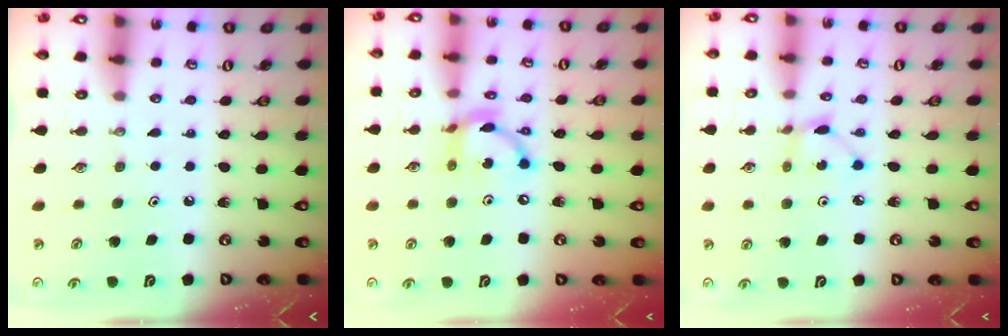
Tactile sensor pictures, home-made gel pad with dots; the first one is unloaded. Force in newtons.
{"total": 11.7, "press": 11.7, "slide": 0.9}
{"total": 2.4, "press": 2.4, "slide": 0.3}